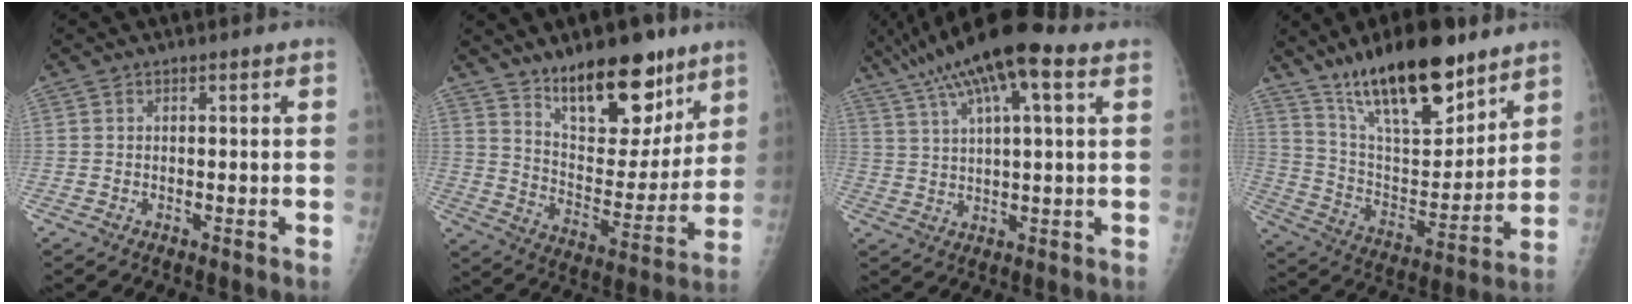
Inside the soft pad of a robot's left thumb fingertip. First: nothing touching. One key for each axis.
{"total": 19.1, "fx": 12.8, "fy": 8.4, "fz": 11.3, "tx": -0.114, "ty": -0.089, "tz": 0.210}
{"total": 16.1, "fx": 8.7, "fy": 4.4, "fz": 12.8, "tx": -0.231, "ty": 0.013, "tz": 0.150}
{"total": 22.5, "fx": 15.8, "fy": 7.9, "fz": 14.0, "tx": -0.191, "ty": -0.076, "tz": 0.275}